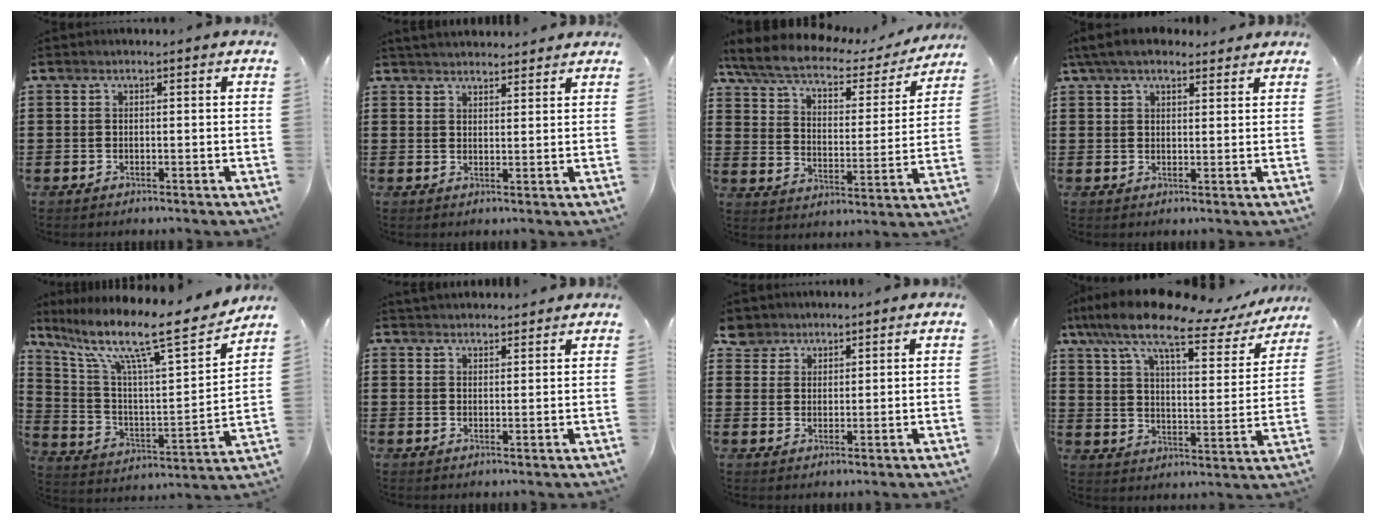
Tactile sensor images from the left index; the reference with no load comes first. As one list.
[{"total": 2.6, "force": [2.6, 0.1, 0.0], "torque": [-0.007, -0.004, 0.050]}, {"total": 6.0, "force": [4.8, 1.7, 3.2], "torque": [-0.084, -0.030, 0.079]}, {"total": 5.0, "force": [4.1, 1.5, 2.5], "torque": [-0.060, -0.002, 0.078]}, {"total": 13.2, "force": [9.5, 2.1, 9.0], "torque": [-0.192, -0.060, 0.146]}, {"total": 2.1, "force": [2.1, 0.2, -0.1], "torque": [-0.002, -0.002, 0.041]}, {"total": 3.6, "force": [2.9, 2.1, 0.1], "torque": [-0.018, 0.005, 0.057]}, {"total": 12.2, "force": [8.8, 2.8, 7.9], "torque": [-0.167, -0.040, 0.143]}]